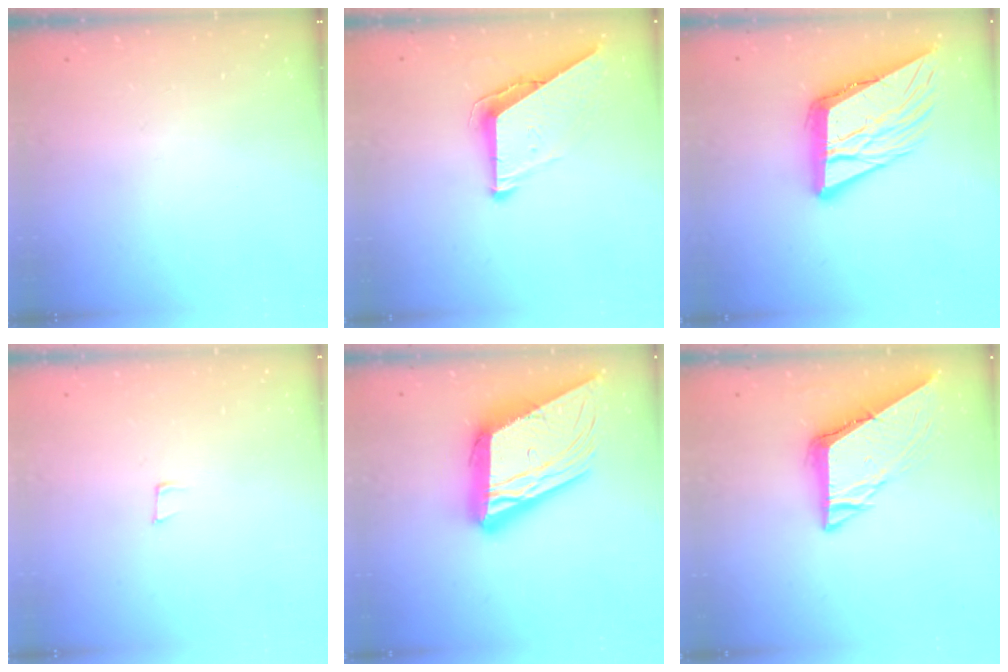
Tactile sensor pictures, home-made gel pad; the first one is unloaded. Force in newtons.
{"total": 8.8, "press": 8.7, "slide": 0.4}
{"total": 16.4, "press": 16.2, "slide": 2.8}
{"total": 4.1, "press": 4.0, "slide": 1.1}
{"total": 27.2, "press": 26.9, "slide": 4.5}
{"total": 8.9, "press": 8.9, "slide": 1.0}